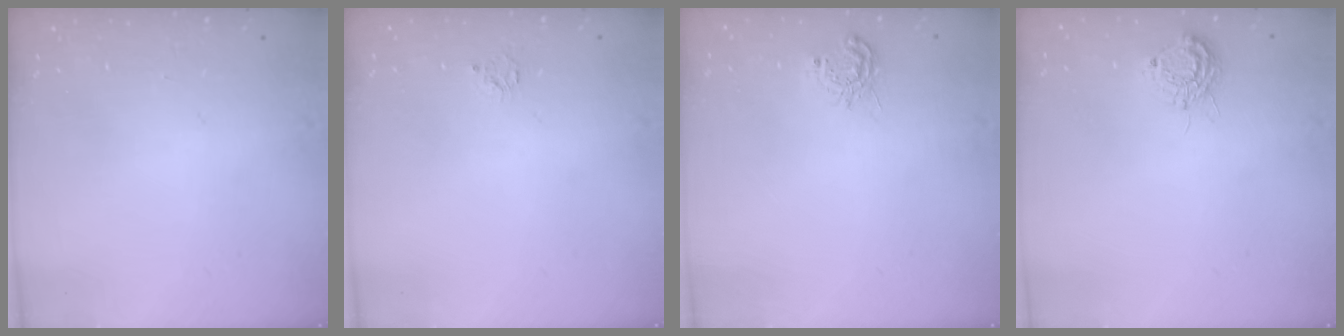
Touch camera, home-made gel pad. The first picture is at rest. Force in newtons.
{"total": 3.3, "press": 3.3, "slide": 0.3}
{"total": 6.8, "press": 6.8, "slide": 0.3}
{"total": 9.3, "press": 9.3, "slide": 0.7}